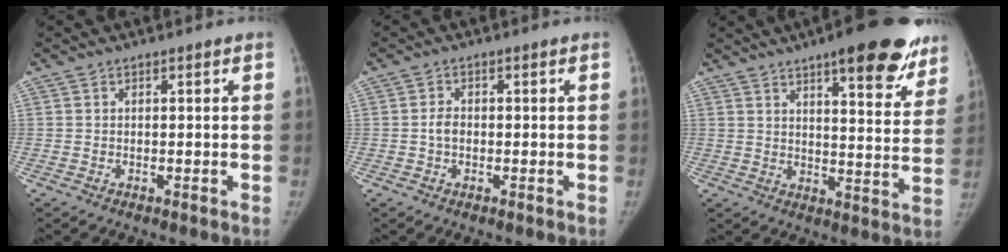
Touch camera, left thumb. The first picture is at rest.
{"total": 2.1, "force": [-0.2, 1.3, 1.5], "torque": [-0.024, 0.007, -0.007]}
{"total": 19.4, "force": [12.7, 5.5, 13.5], "torque": [-0.140, -0.053, 0.163]}